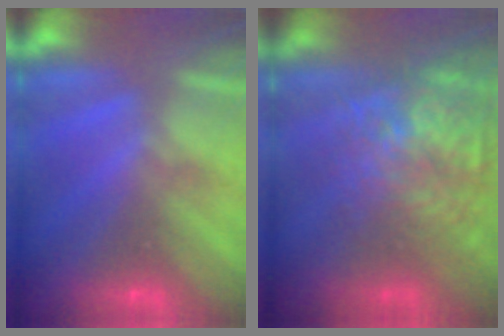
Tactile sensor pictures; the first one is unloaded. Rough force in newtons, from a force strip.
{"total": 14.6}